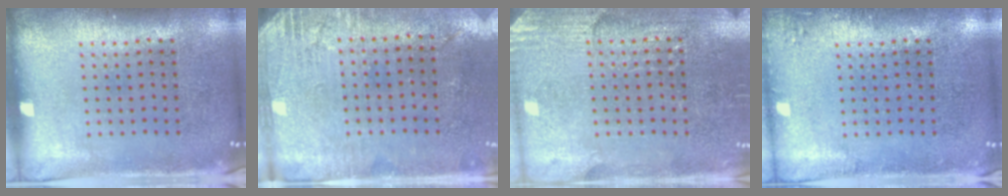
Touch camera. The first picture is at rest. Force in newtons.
{"total": 2.8, "press": 2.4, "slide": 1.5}
{"total": 2.9, "press": 2.9, "slide": 0.5}
{"total": 1.0, "press": 1.0, "slide": 0.3}